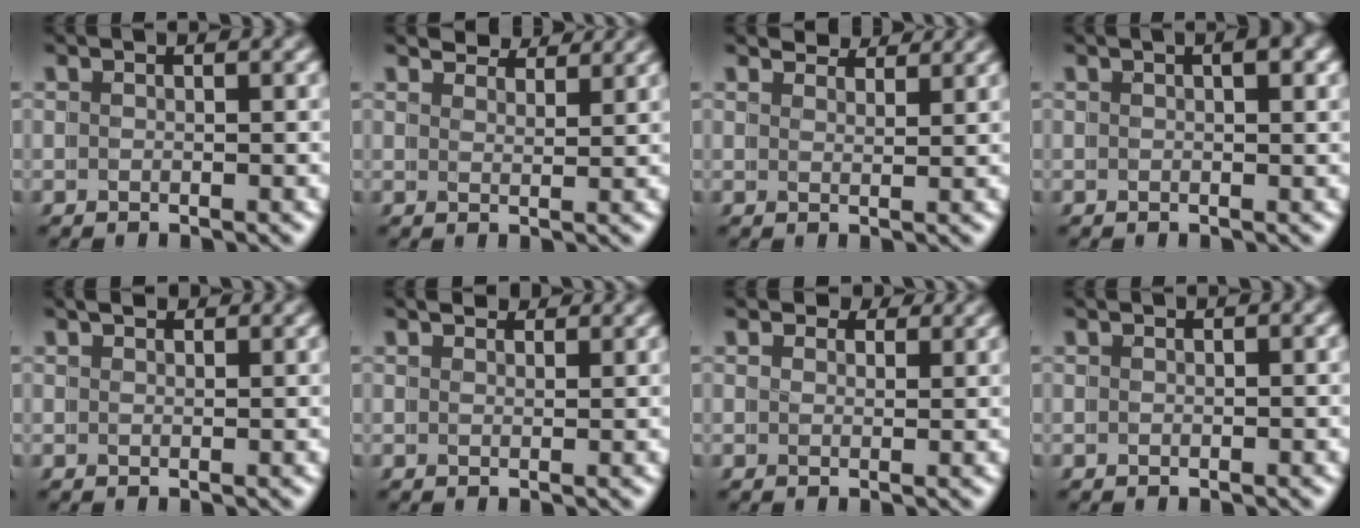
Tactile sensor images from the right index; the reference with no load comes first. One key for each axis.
{"total": 3.9, "fx": 3.8, "fy": -0.6, "fz": 0.4, "tx": 0.007, "ty": 0.006, "tz": 0.060}
{"total": 3.5, "fx": 3.4, "fy": -0.6, "fz": 0.2, "tx": 0.008, "ty": 0.004, "tz": 0.054}
{"total": 1.2, "fx": 0.5, "fy": -0.2, "fz": 1.1, "tx": -0.011, "ty": 0.006, "tz": 0.009}
{"total": 1.3, "fx": 1.2, "fy": -0.3, "fz": 0.3, "tx": -0.002, "ty": 0.004, "tz": 0.017}
{"total": 1.9, "fx": 1.9, "fy": -0.3, "fz": 0.3, "tx": 0.004, "ty": 0.003, "tz": 0.028}
{"total": 1.5, "fx": 1.5, "fy": 0.0, "fz": -0.1, "tx": 0.001, "ty": -0.004, "tz": 0.024}
{"total": 0.0}